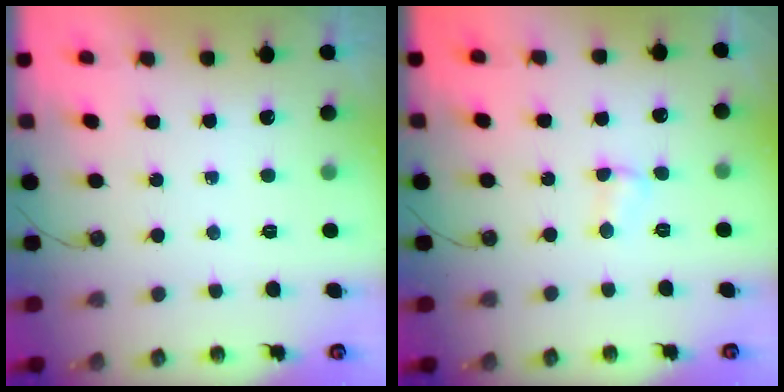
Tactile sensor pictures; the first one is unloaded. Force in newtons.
{"total": 3.5, "press": 3.4, "slide": 0.7}